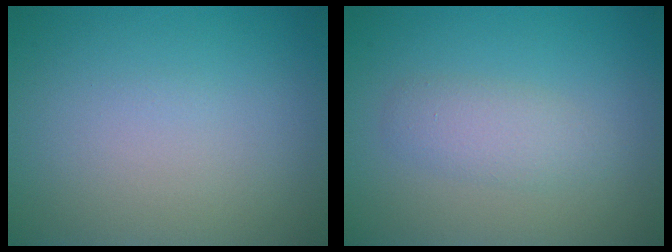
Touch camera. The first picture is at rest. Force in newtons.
{"total": 2.2, "press": 2.2, "slide": 0.0}